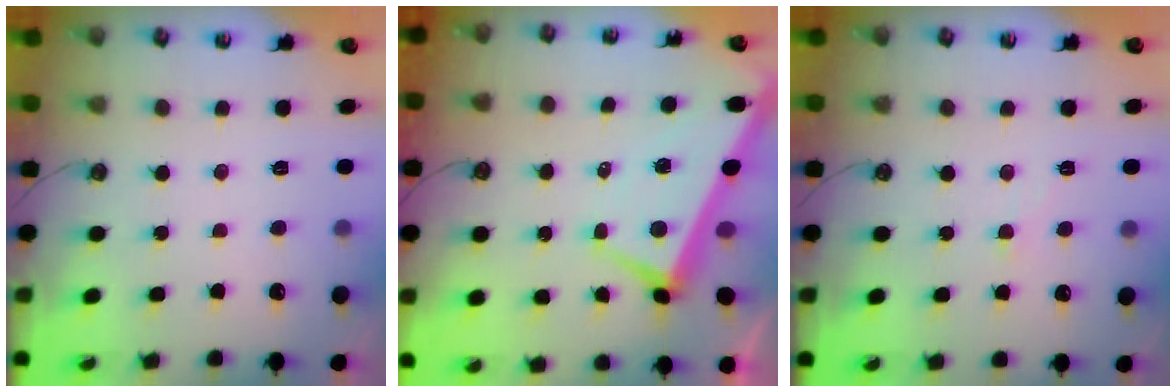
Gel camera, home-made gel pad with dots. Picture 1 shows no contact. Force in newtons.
{"total": 0.9, "press": 0.1, "slide": 0.9}
{"total": 1.5, "press": 1.4, "slide": 0.5}